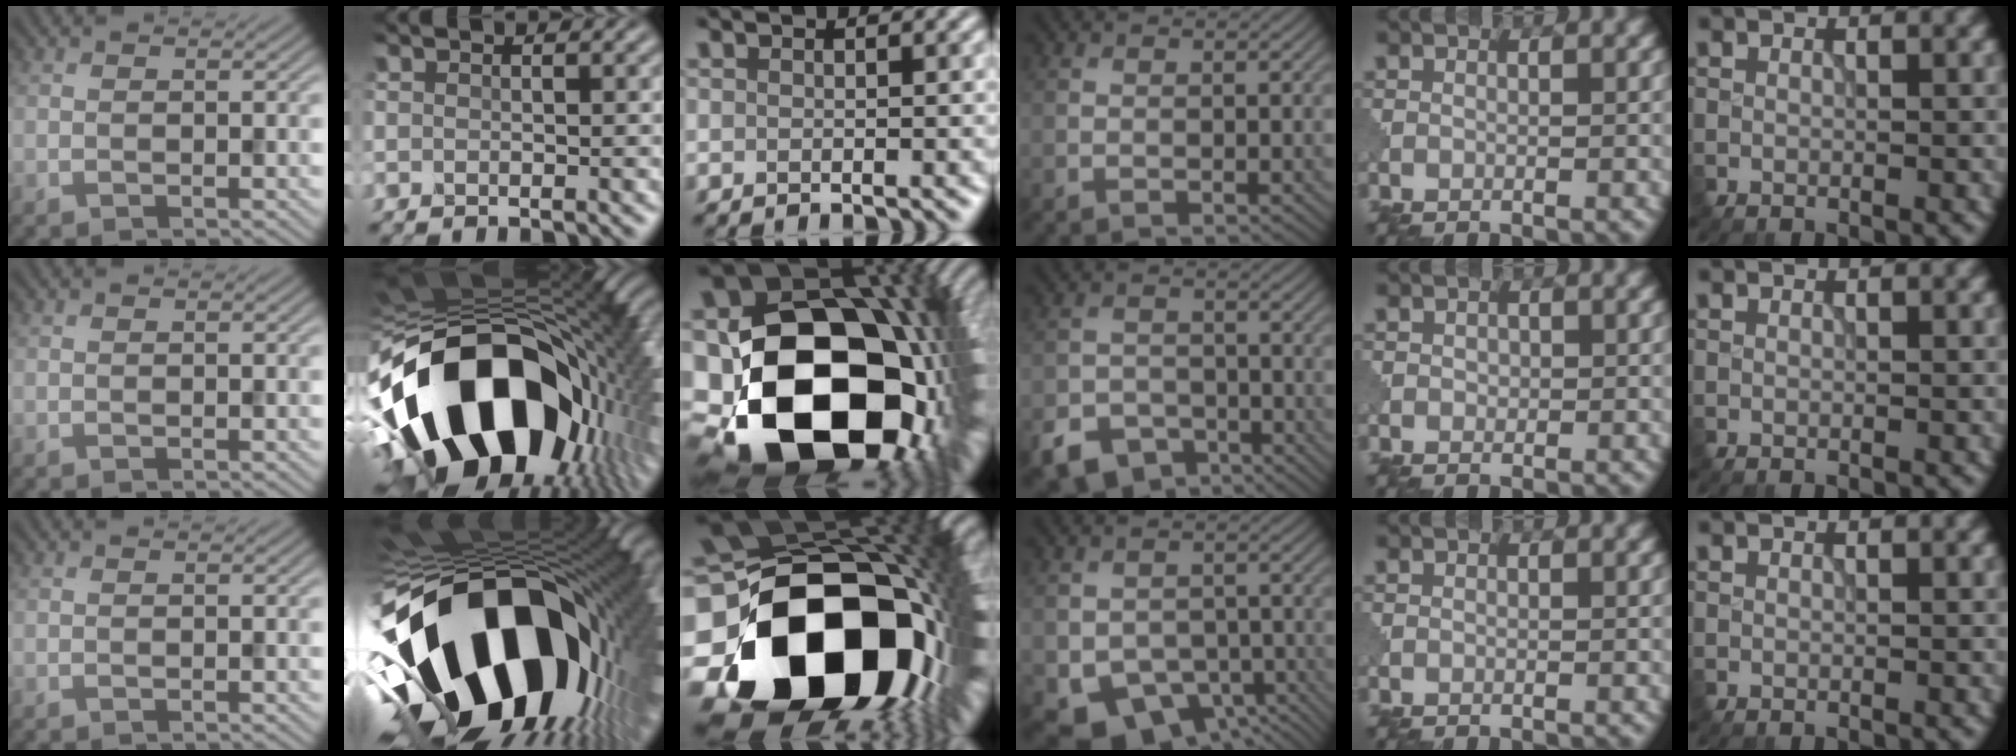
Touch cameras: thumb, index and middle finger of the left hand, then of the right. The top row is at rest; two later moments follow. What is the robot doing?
{"motion": "assemble", "object": "puzzle pieces"}